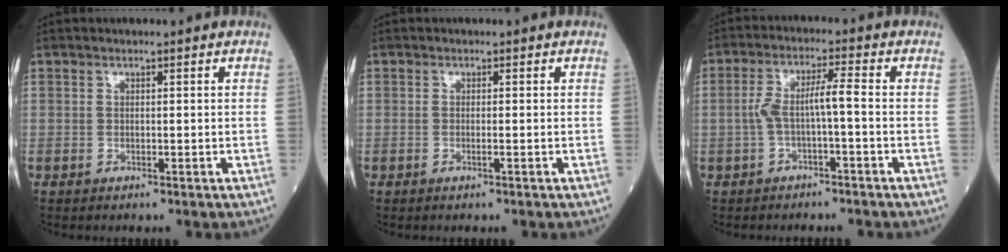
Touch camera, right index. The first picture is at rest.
{"total": 0.8, "force": [-0.2, -0.1, 0.7], "torque": [-0.014, -0.001, -0.005]}
{"total": 5.1, "force": [-1.0, 0.4, 5.0], "torque": [-0.103, 0.022, -0.016]}